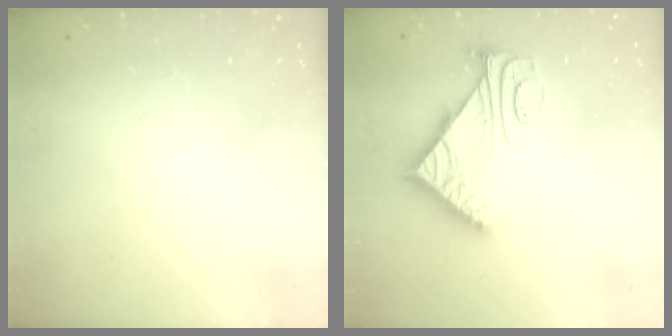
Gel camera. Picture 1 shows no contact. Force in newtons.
{"total": 8.7, "press": 8.7, "slide": 0.8}